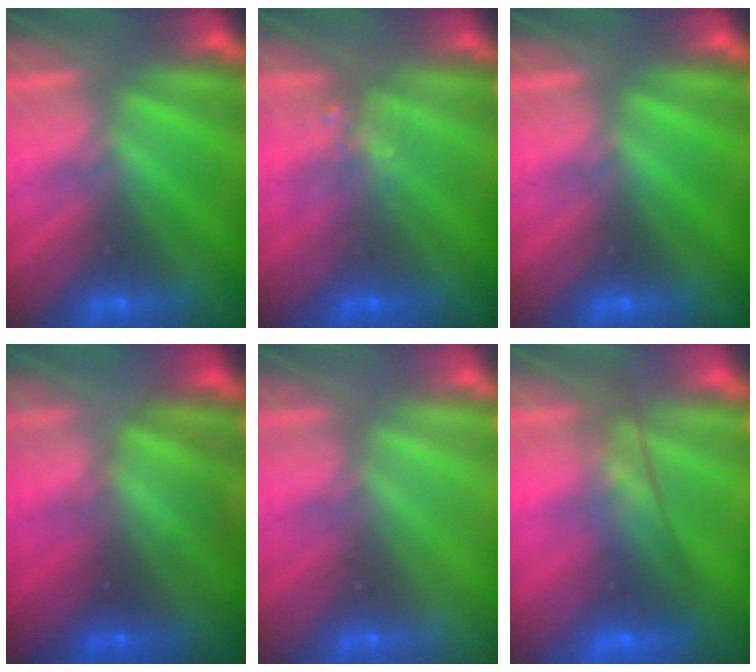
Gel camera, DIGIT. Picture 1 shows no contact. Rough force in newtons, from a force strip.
{"total": 2.3}
{"total": 0.0}
{"total": 1.7}
{"total": 2.9}
{"total": 7.7}